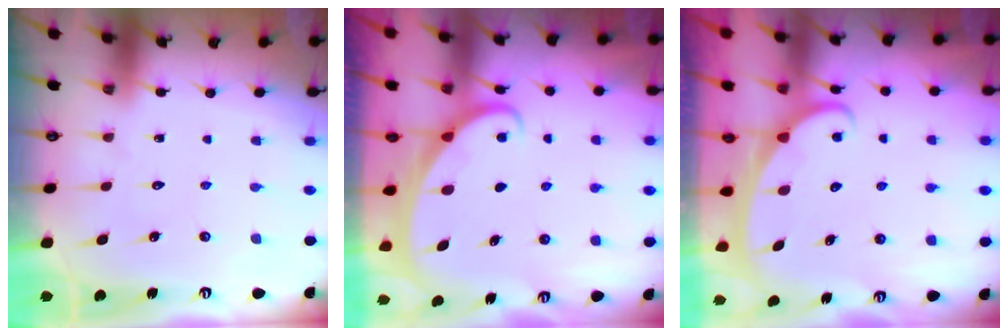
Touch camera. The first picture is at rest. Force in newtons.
{"total": 2.1, "press": 2.1, "slide": 0.0}
{"total": 2.4, "press": 2.4, "slide": 0.4}